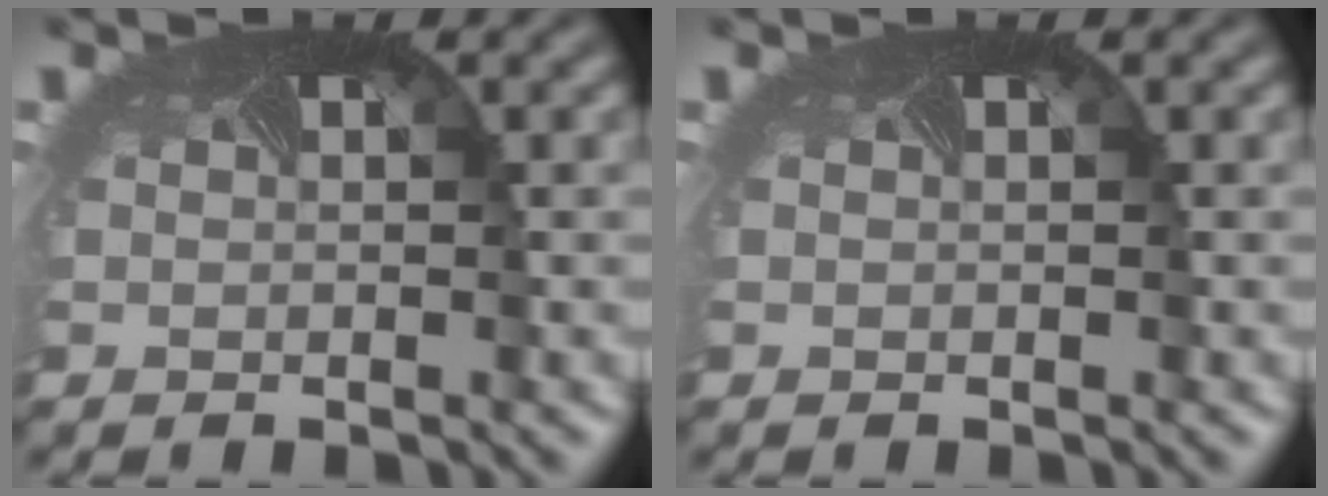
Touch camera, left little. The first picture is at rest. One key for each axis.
{"total": 0.0}